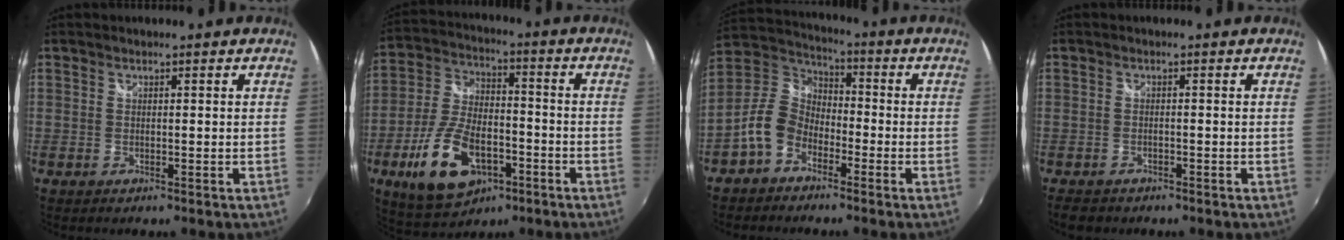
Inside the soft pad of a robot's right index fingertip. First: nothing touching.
{"total": 16.1, "force": [-6.8, 8.5, 11.9], "torque": [-0.256, -0.008, -0.111]}
{"total": 12.0, "force": [-6.4, 8.5, 5.6], "torque": [-0.118, 0.026, -0.121]}
{"total": 3.6, "force": [-2.8, 1.8, 1.4], "torque": [-0.037, -0.013, -0.043]}